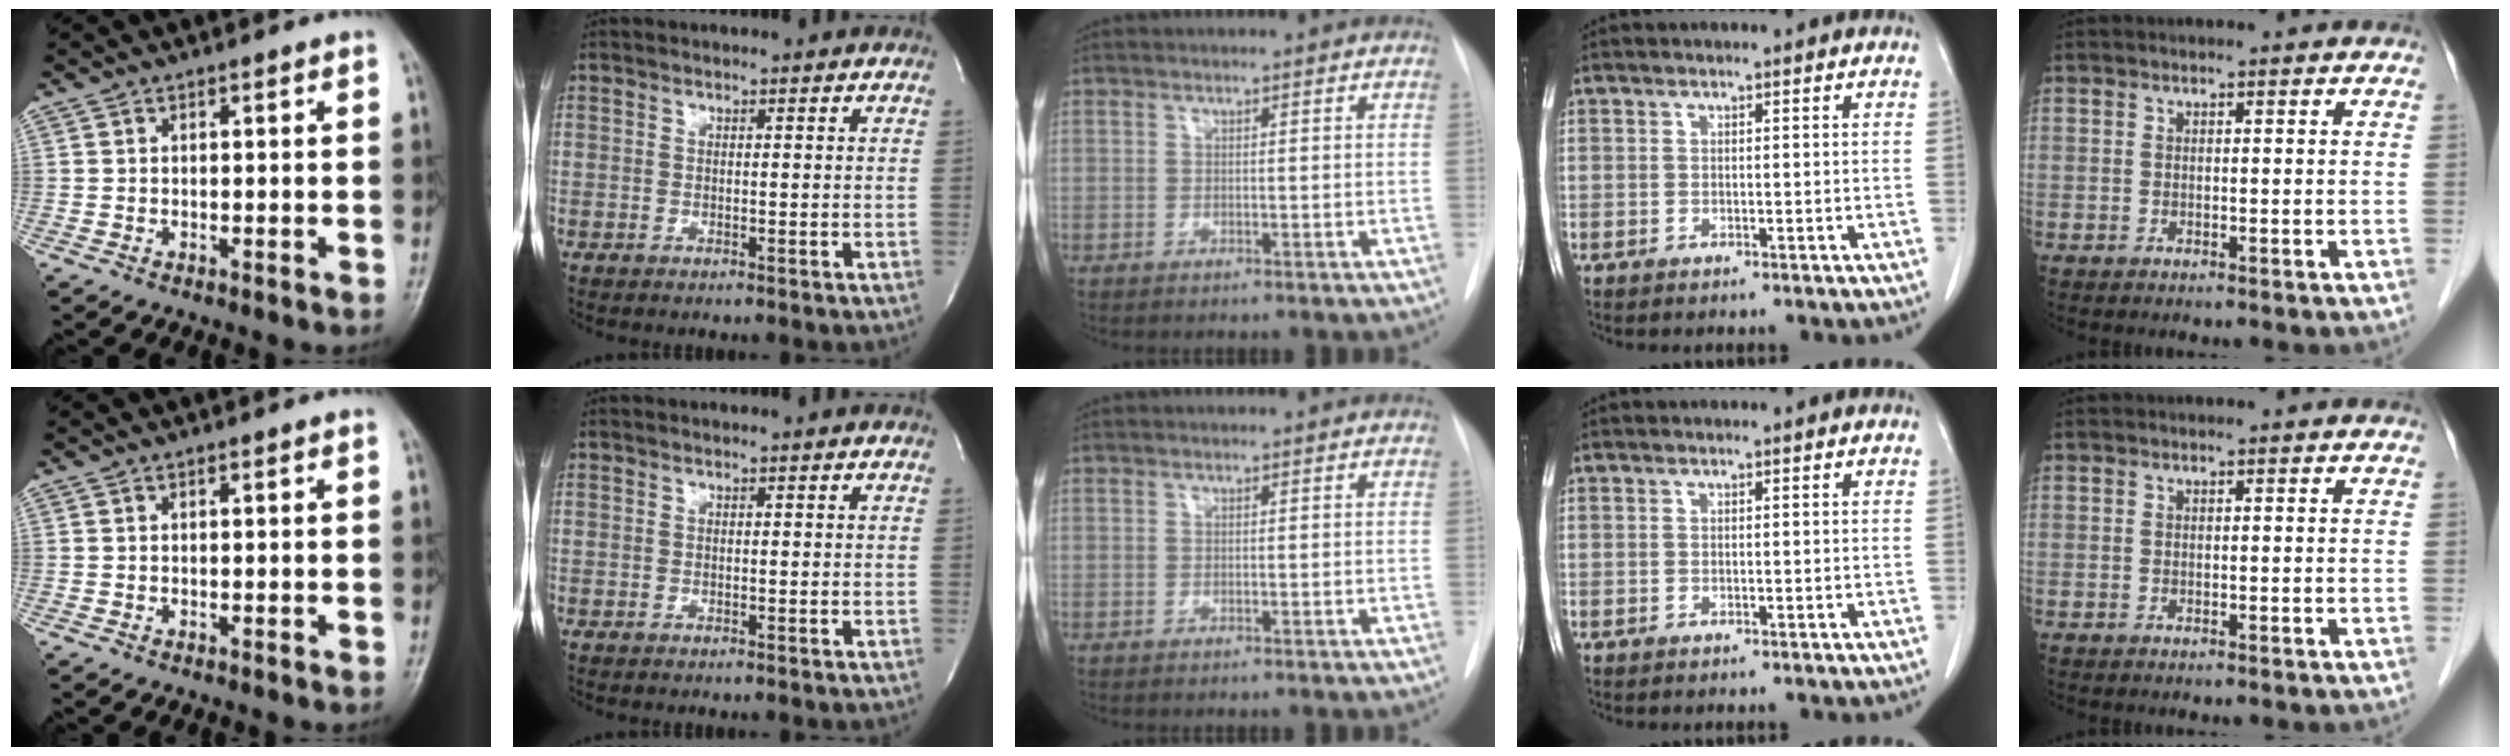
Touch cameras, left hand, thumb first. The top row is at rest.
{}